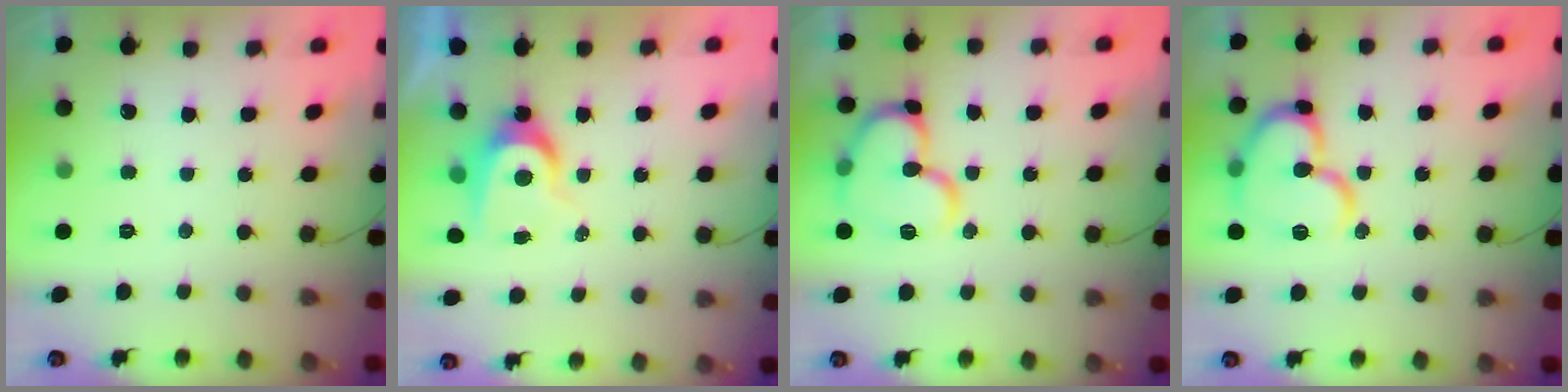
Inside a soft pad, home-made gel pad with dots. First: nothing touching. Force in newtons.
{"total": 7.2, "press": 7.2, "slide": 0.5}
{"total": 15.1, "press": 15.0, "slide": 1.6}
{"total": 15.6, "press": 15.6, "slide": 1.5}